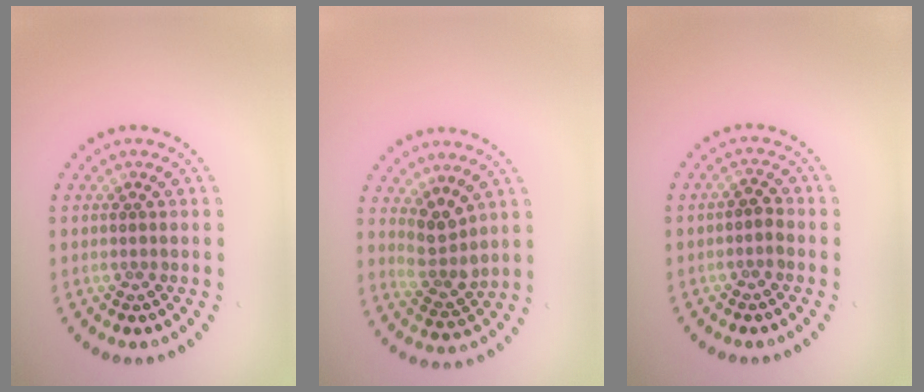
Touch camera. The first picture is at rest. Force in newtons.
{"total": 2.7, "press": 2.2, "slide": 1.5}
{"total": 1.1, "press": 0.9, "slide": 0.6}